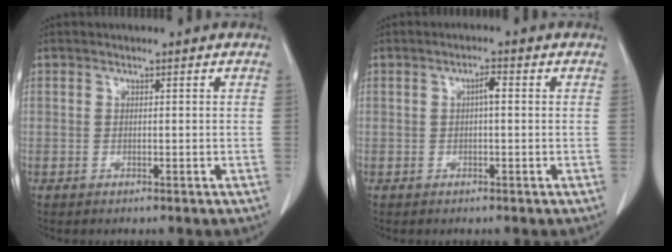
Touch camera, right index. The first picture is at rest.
{"total": 2.0, "force": [0.3, 0.4, 1.9], "torque": [-0.030, 0.005, 0.004]}